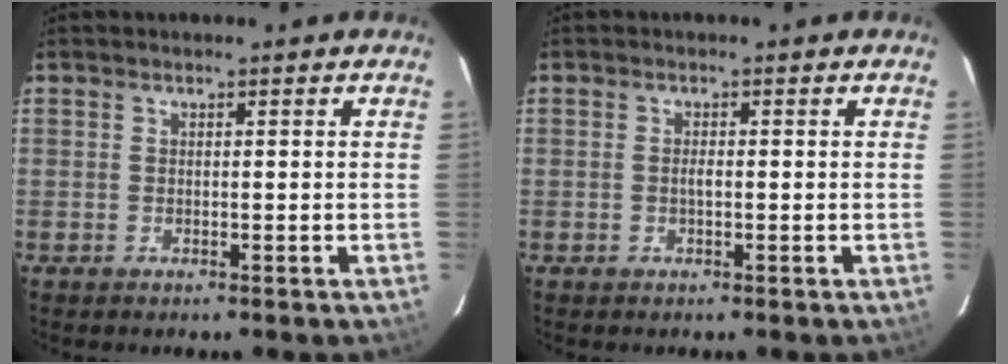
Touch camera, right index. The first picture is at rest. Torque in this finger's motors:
{"motor_torque": [0.15, 0.05, 0.12, 0.04]}